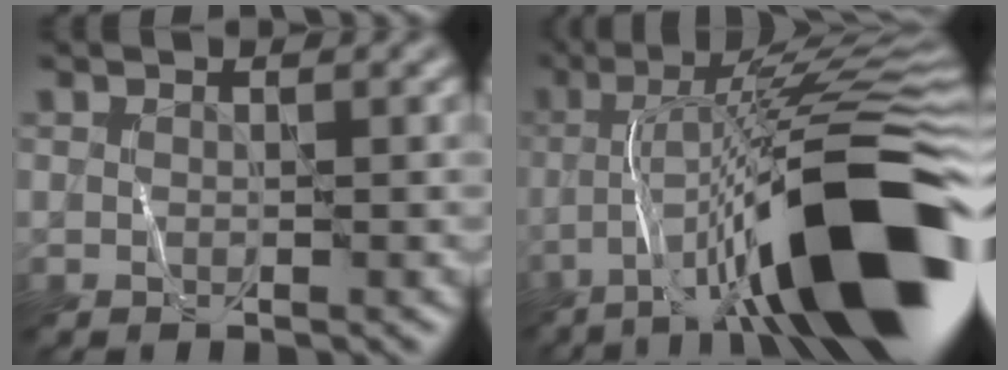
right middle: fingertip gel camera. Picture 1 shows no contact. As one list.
[{"total": 15.3, "force": [-5.6, 3.1, 13.9], "torque": [-0.226, 0.014, -0.091]}]